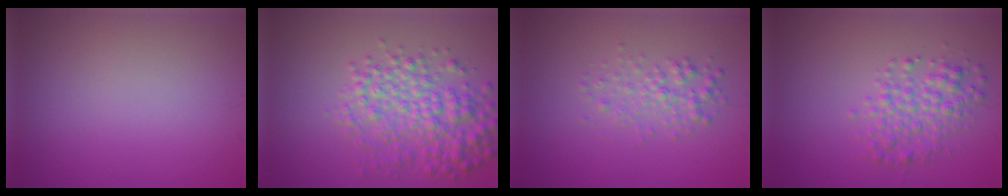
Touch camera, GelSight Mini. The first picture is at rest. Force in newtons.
{"total": 5.5, "press": 5.5, "slide": 0.1}
{"total": 2.1, "press": 2.1, "slide": 0.0}
{"total": 3.2, "press": 3.2, "slide": 0.1}